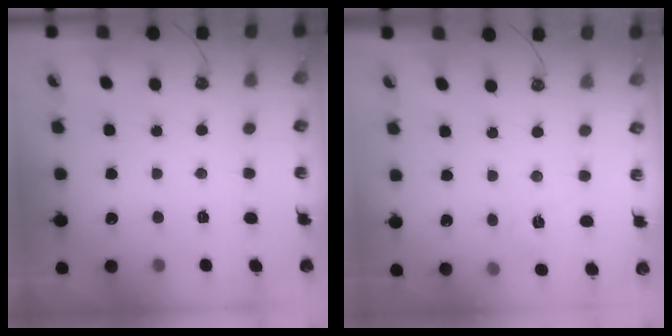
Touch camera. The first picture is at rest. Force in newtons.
{"total": 3.6, "press": 3.6, "slide": 0.5}